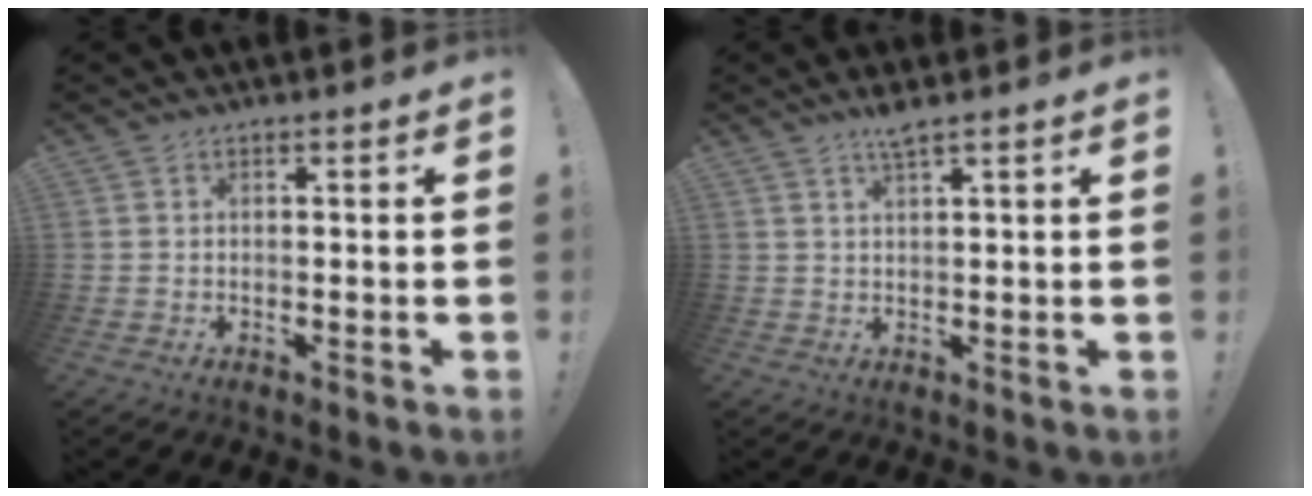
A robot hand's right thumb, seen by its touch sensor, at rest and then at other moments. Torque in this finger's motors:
{"motor_torque": [-0.51, 0.37, -0.03, 0.07, 0.00]}